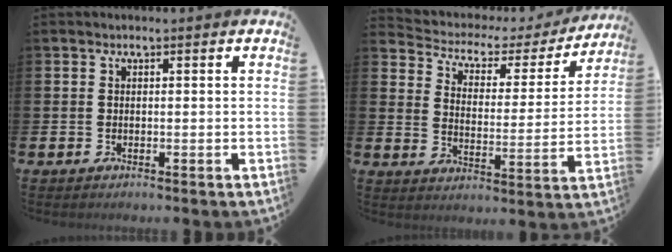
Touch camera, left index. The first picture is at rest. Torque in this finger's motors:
{"motor_torque": [0.86, -1.28, 0.21, 0.00]}